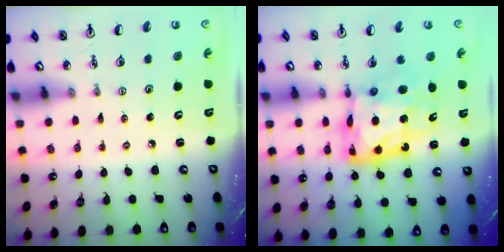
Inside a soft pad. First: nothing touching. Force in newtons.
{"total": 13.4, "press": 13.3, "slide": 1.6}